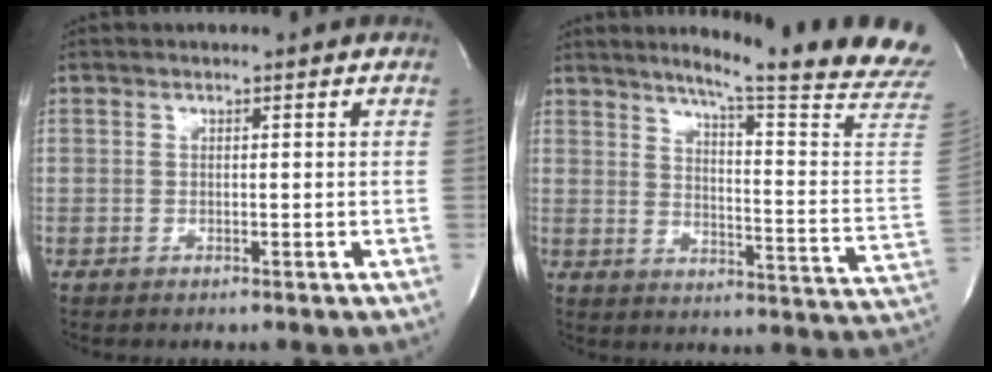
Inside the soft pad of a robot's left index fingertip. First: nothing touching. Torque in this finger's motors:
{"motor_torque": [0.04, -0.52, 0.20, 0.08]}